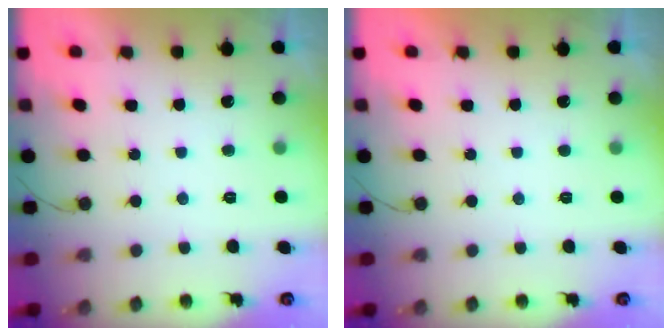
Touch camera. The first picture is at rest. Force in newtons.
{"total": 0.0}